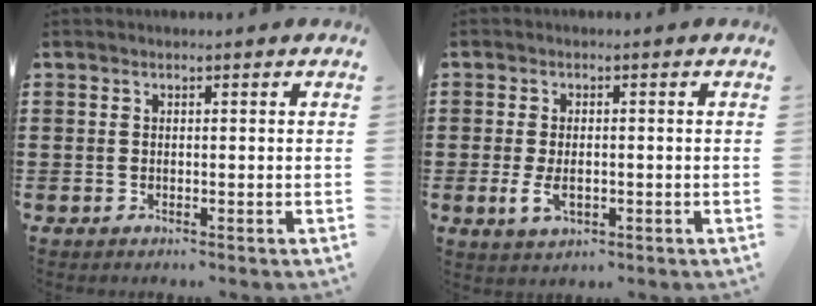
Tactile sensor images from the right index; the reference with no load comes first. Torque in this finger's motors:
{"motor_torque": [1.42, 0.71, 0.10, 0.09]}